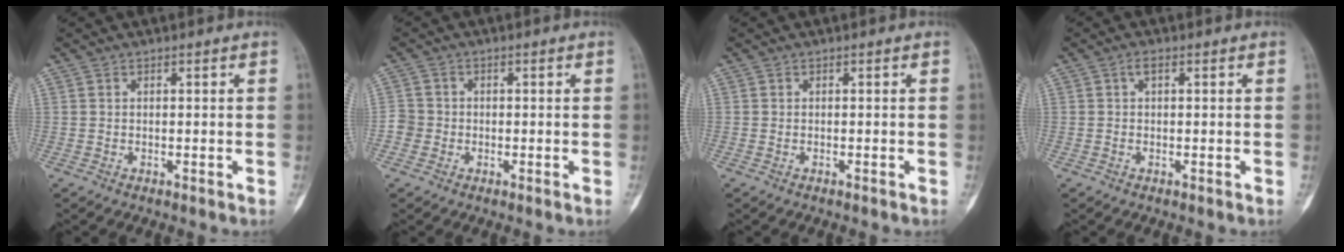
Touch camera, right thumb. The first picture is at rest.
{"total": 2.7, "force": [-0.8, 2.5, 0.2], "torque": [0.010, 0.010, -0.023]}
{"total": 0.0}
{"total": 1.3, "force": [0.3, 0.6, 1.1], "torque": [-0.018, 0.005, 0.003]}